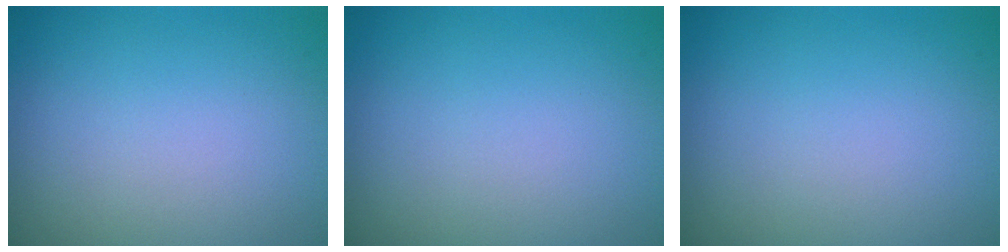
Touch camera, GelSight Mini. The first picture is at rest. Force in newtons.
{"total": 0.0}
{"total": 0.0}